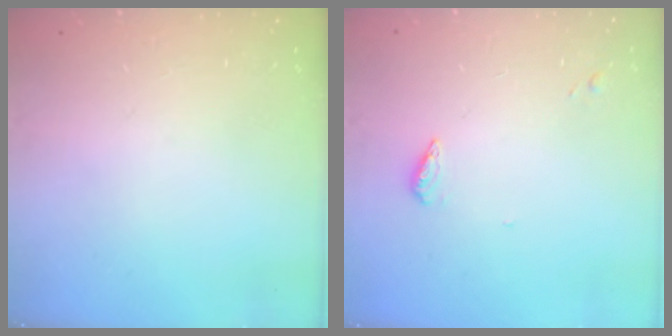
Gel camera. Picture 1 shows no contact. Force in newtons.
{"total": 3.9, "press": 3.9, "slide": 0.5}